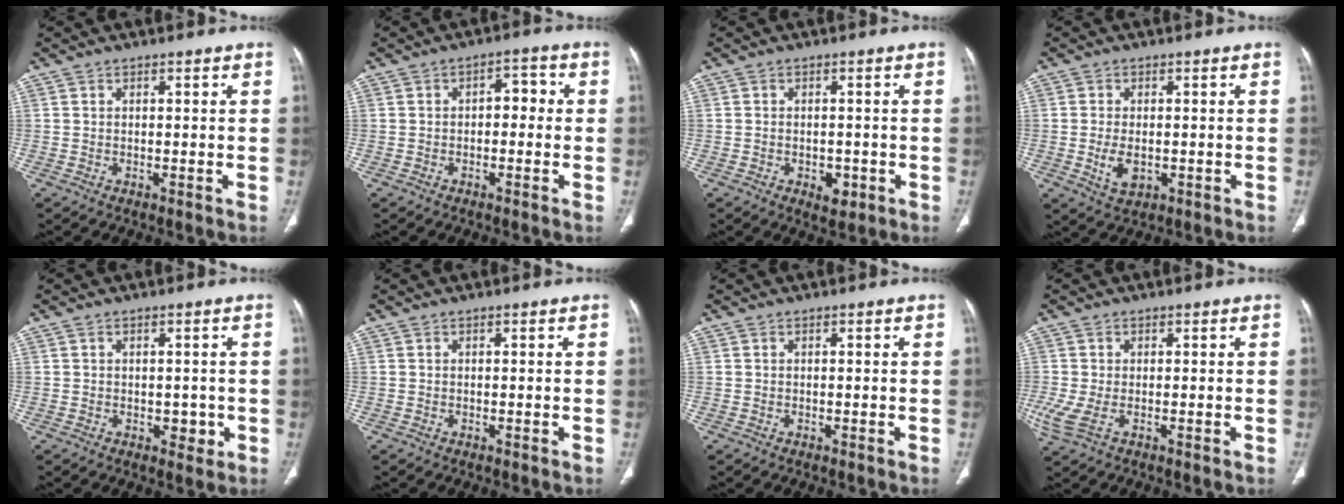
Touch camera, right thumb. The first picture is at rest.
{"total": 4.0, "force": [-0.3, 2.5, 3.1], "torque": [-0.021, 0.019, -0.013]}
{"total": 3.4, "force": [-1.3, 2.2, 2.3], "torque": [-0.021, 0.003, -0.011]}
{"total": 4.8, "force": [-0.8, 2.9, 3.7], "torque": [-0.068, -0.005, -0.007]}
{"total": 4.0, "force": [-1.0, 2.6, 2.8], "torque": [-0.013, 0.003, -0.007]}
{"total": 0.0}
{"total": 0.0}
{"total": 3.8, "force": [-0.8, 1.6, 3.4], "torque": [-0.099, -0.008, -0.015]}